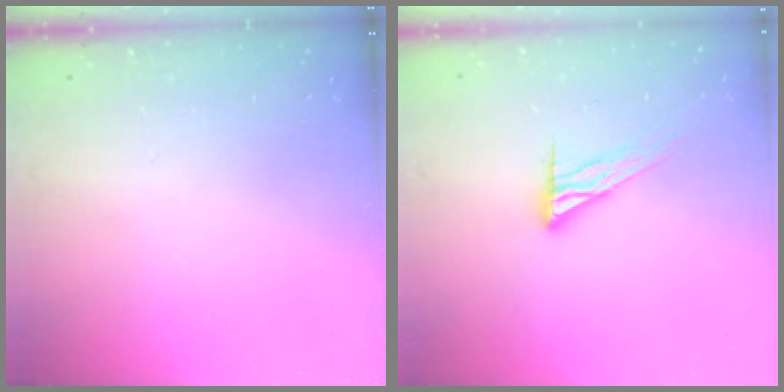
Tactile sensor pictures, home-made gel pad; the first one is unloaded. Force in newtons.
{"total": 11.1, "press": 11.1, "slide": 0.9}